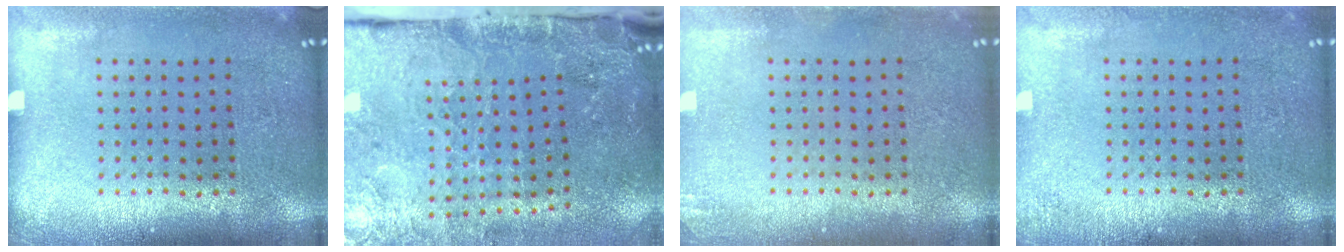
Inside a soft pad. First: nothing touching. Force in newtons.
{"total": 3.9, "press": 3.4, "slide": 1.8}
{"total": 1.0, "press": 1.0, "slide": 0.1}
{"total": 1.2, "press": 1.1, "slide": 0.2}